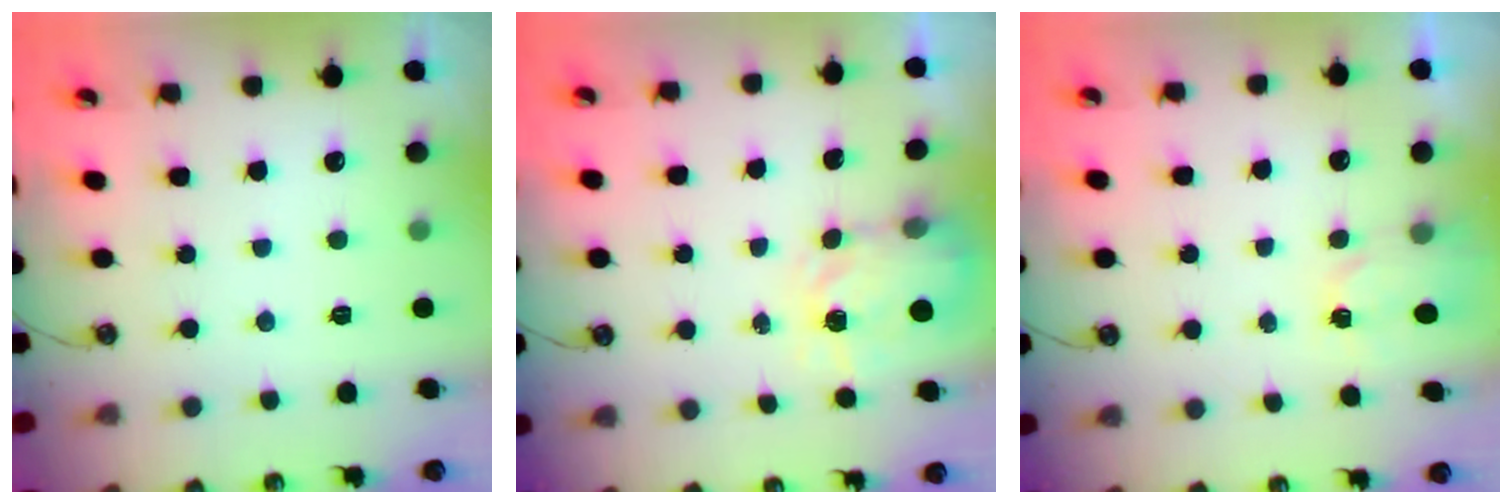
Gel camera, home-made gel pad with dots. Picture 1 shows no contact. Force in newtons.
{"total": 3.6, "press": 3.6, "slide": 0.4}
{"total": 1.8, "press": 1.7, "slide": 0.3}